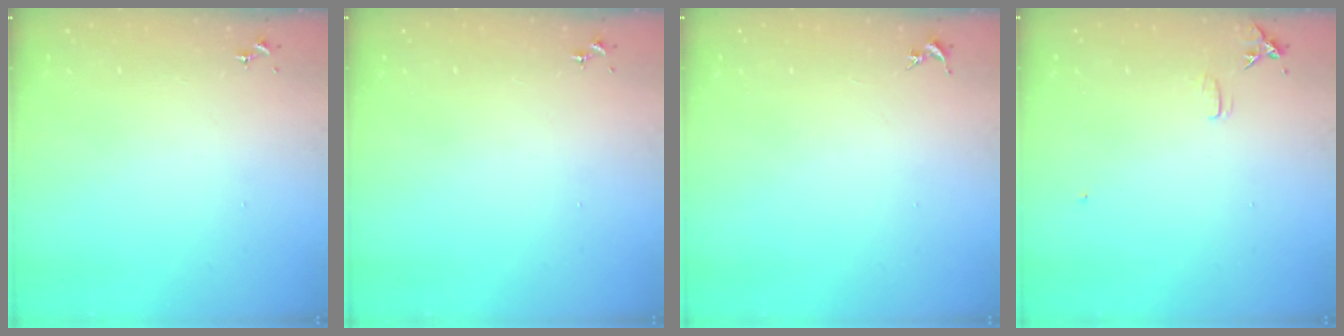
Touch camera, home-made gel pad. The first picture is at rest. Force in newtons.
{"total": 0.0}
{"total": 0.0}
{"total": 6.3, "press": 6.2, "slide": 0.7}